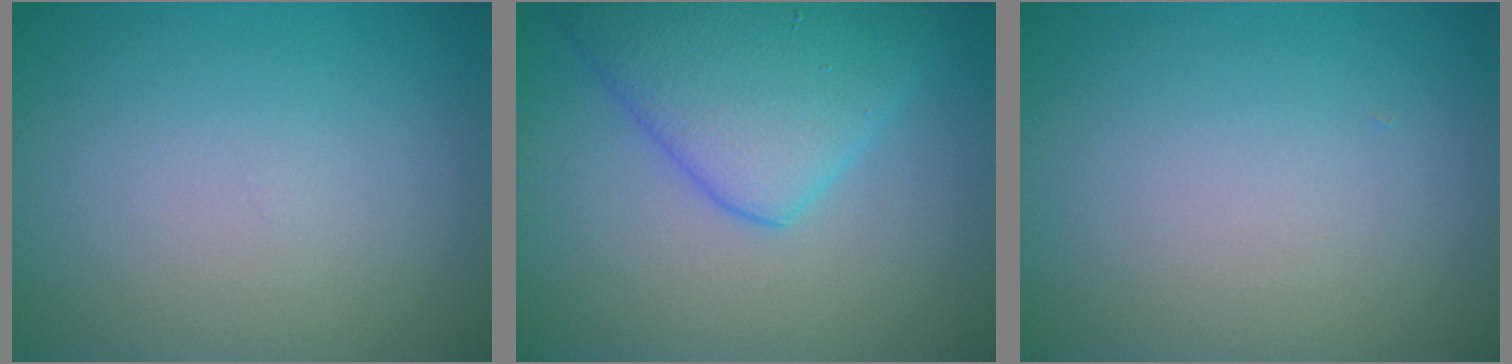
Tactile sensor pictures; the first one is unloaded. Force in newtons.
{"total": 6.6, "press": 6.6, "slide": 0.3}
{"total": 0.0}